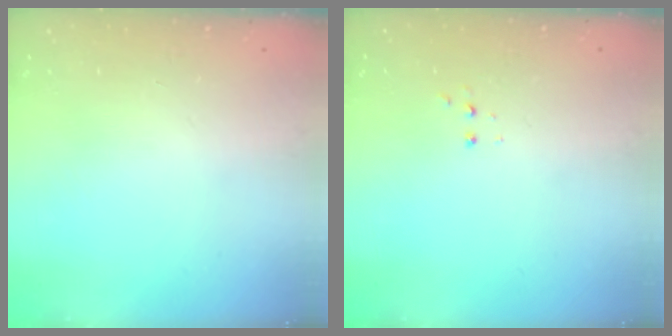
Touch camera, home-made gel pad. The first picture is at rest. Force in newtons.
{"total": 2.8, "press": 2.8, "slide": 0.5}